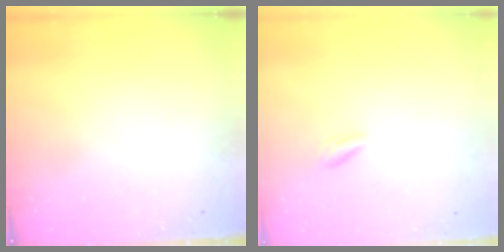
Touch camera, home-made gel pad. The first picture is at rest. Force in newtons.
{"total": 2.3, "press": 2.2, "slide": 0.7}